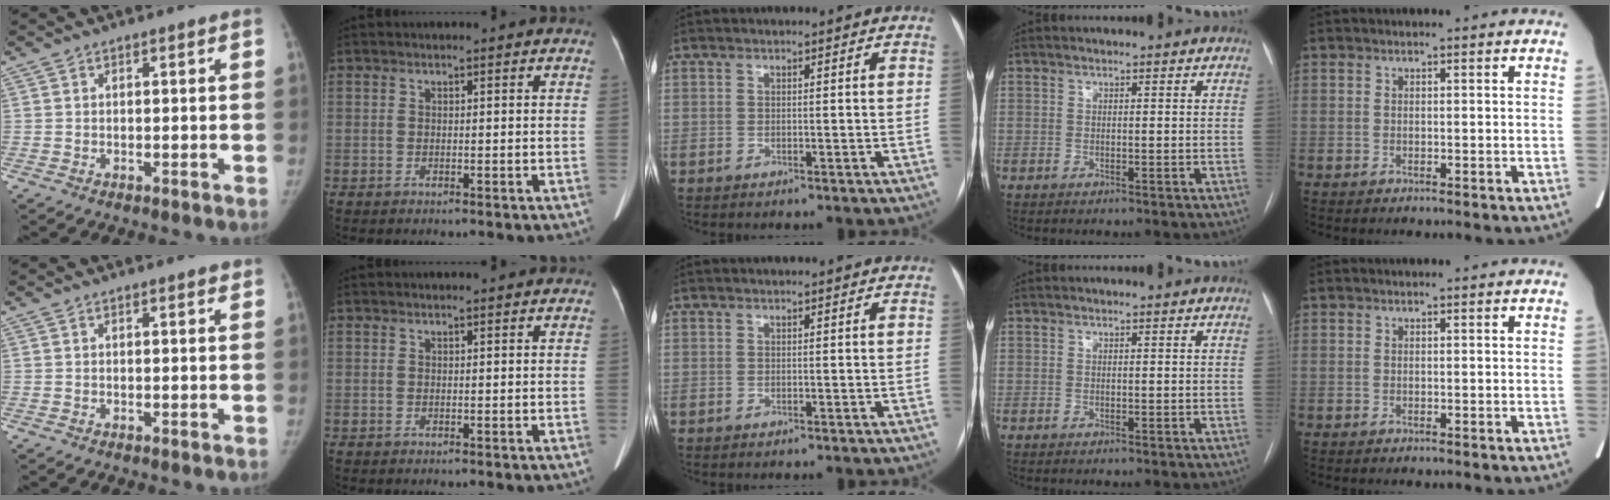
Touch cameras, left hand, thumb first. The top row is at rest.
{"thumb": {"total": 0.9, "force": [0.6, 0.2, 0.6], "torque": [-0.008, -0.002, 0.008]}}